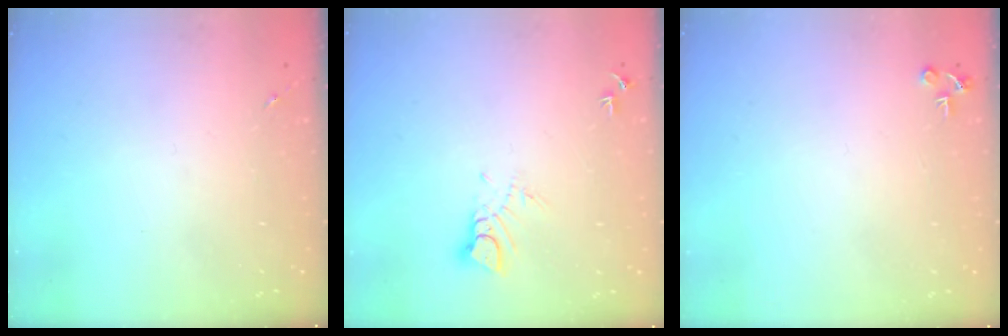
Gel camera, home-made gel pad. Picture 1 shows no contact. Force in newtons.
{"total": 4.3, "press": 4.3, "slide": 0.4}
{"total": 4.3, "press": 4.3, "slide": 0.5}